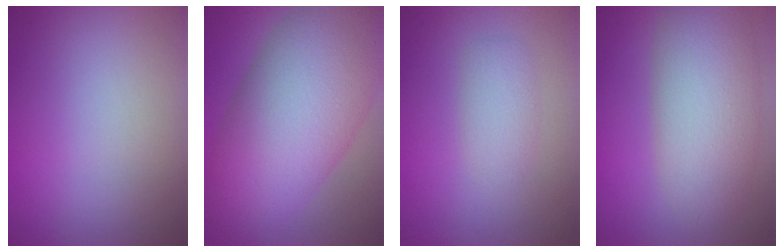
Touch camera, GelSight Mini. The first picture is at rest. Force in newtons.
{"total": 12.7, "press": 12.7, "slide": 0.2}
{"total": 2.0, "press": 2.0, "slide": 0.2}
{"total": 7.0, "press": 7.0, "slide": 0.3}